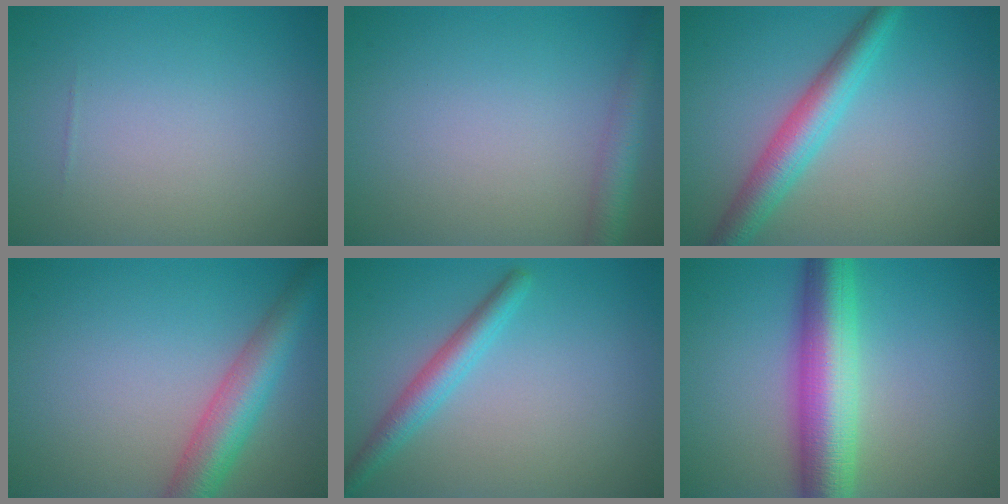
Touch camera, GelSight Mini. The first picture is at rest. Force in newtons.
{"total": 2.8, "press": 2.8, "slide": 0.2}
{"total": 4.4, "press": 4.4, "slide": 0.1}
{"total": 5.3, "press": 5.3, "slide": 0.2}
{"total": 2.8, "press": 2.8, "slide": 0.1}
{"total": 8.4, "press": 8.4, "slide": 0.1}